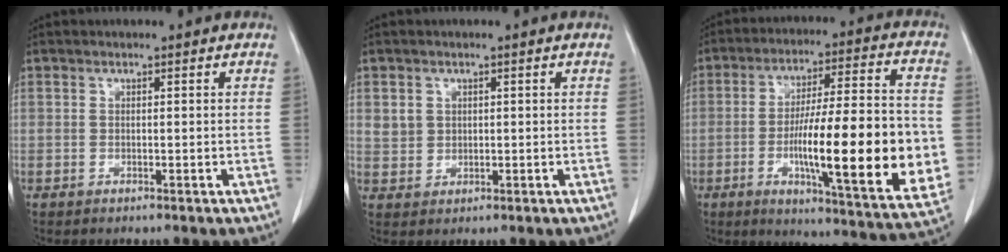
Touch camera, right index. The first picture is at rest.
{"total": 3.1, "force": [1.4, 2.6, 0.8], "torque": [-0.012, 0.002, 0.035]}
{"total": 23.5, "force": [-3.9, 2.7, 23.0], "torque": [-0.314, -0.004, -0.054]}